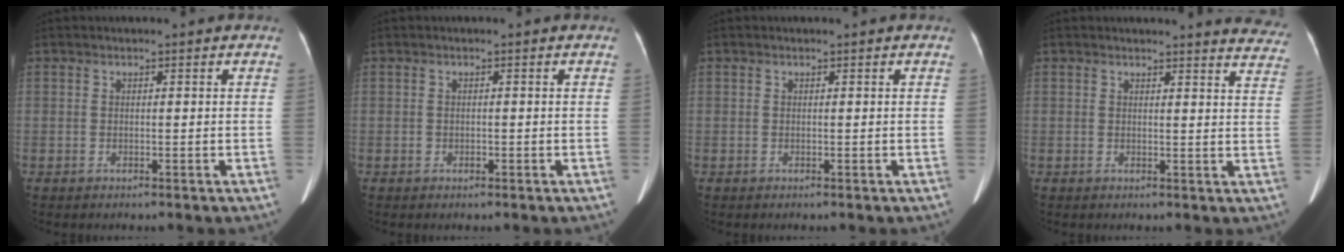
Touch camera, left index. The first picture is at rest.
{"total": 0.6, "force": [-0.3, 0.5, 0.1], "torque": [-0.006, 0.001, -0.005]}
{"total": 0.0}
{"total": 9.3, "force": [9.2, 0.6, 1.2], "torque": [0.015, -0.064, 0.064]}